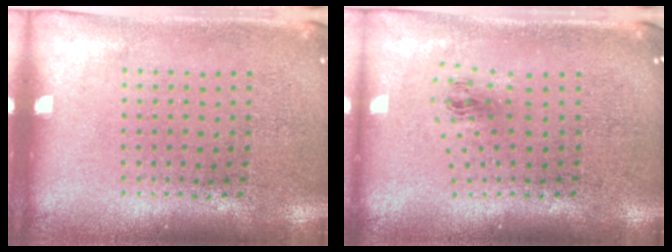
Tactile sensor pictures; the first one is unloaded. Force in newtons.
{"total": 0.9, "press": 0.4, "slide": 0.9}